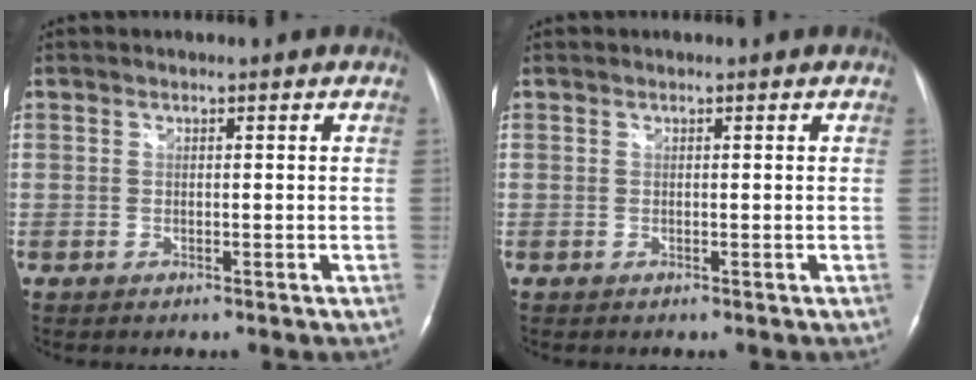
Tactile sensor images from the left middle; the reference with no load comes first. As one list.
[{"total": 0.0}]